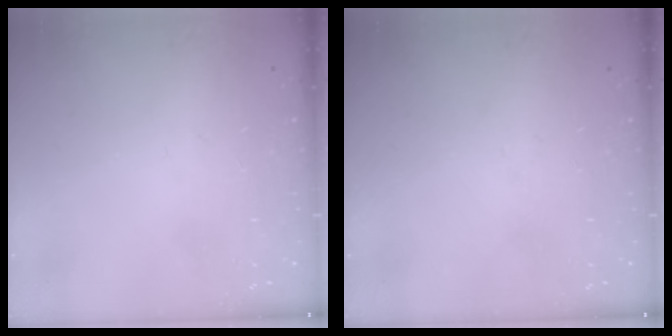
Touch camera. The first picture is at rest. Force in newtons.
{"total": 0.0}